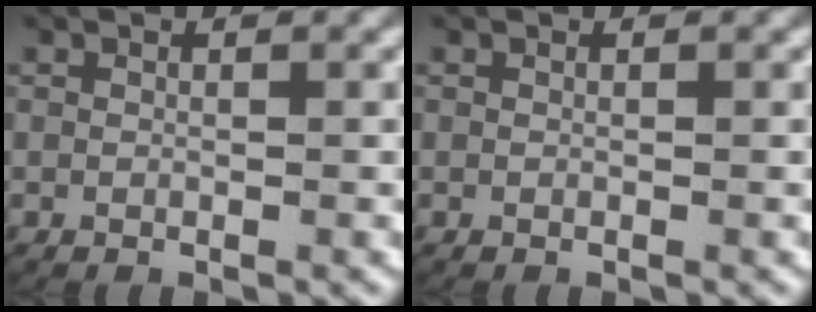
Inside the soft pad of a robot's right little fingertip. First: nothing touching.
{"total": 0.0}